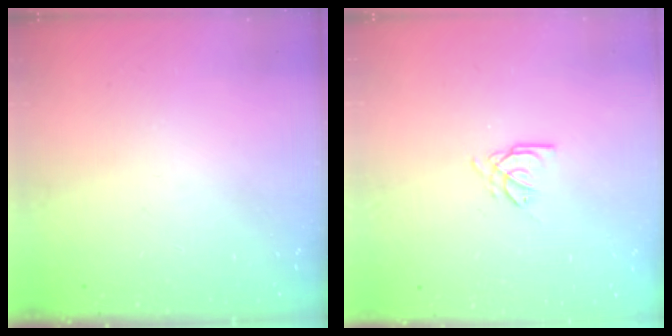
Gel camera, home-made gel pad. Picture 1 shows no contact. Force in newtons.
{"total": 0.9, "press": 0.8, "slide": 0.2}